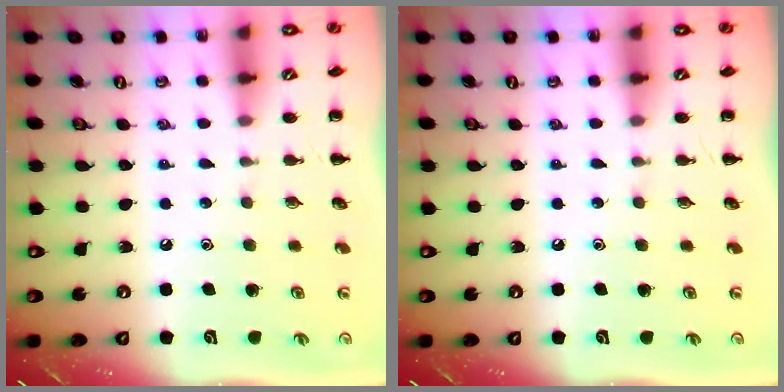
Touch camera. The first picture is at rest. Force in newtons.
{"total": 0.0}